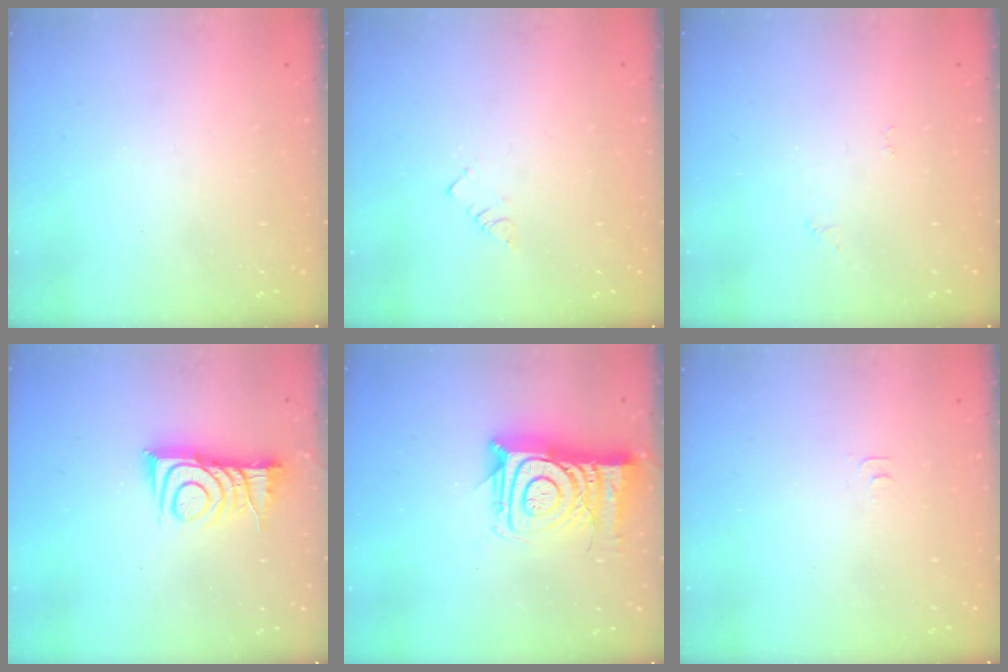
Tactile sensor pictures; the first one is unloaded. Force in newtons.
{"total": 2.9, "press": 2.9, "slide": 0.4}
{"total": 3.8, "press": 3.8, "slide": 0.4}
{"total": 10.1, "press": 10.1, "slide": 0.3}
{"total": 15.1, "press": 15.1, "slide": 1.1}
{"total": 5.4, "press": 5.4, "slide": 0.8}